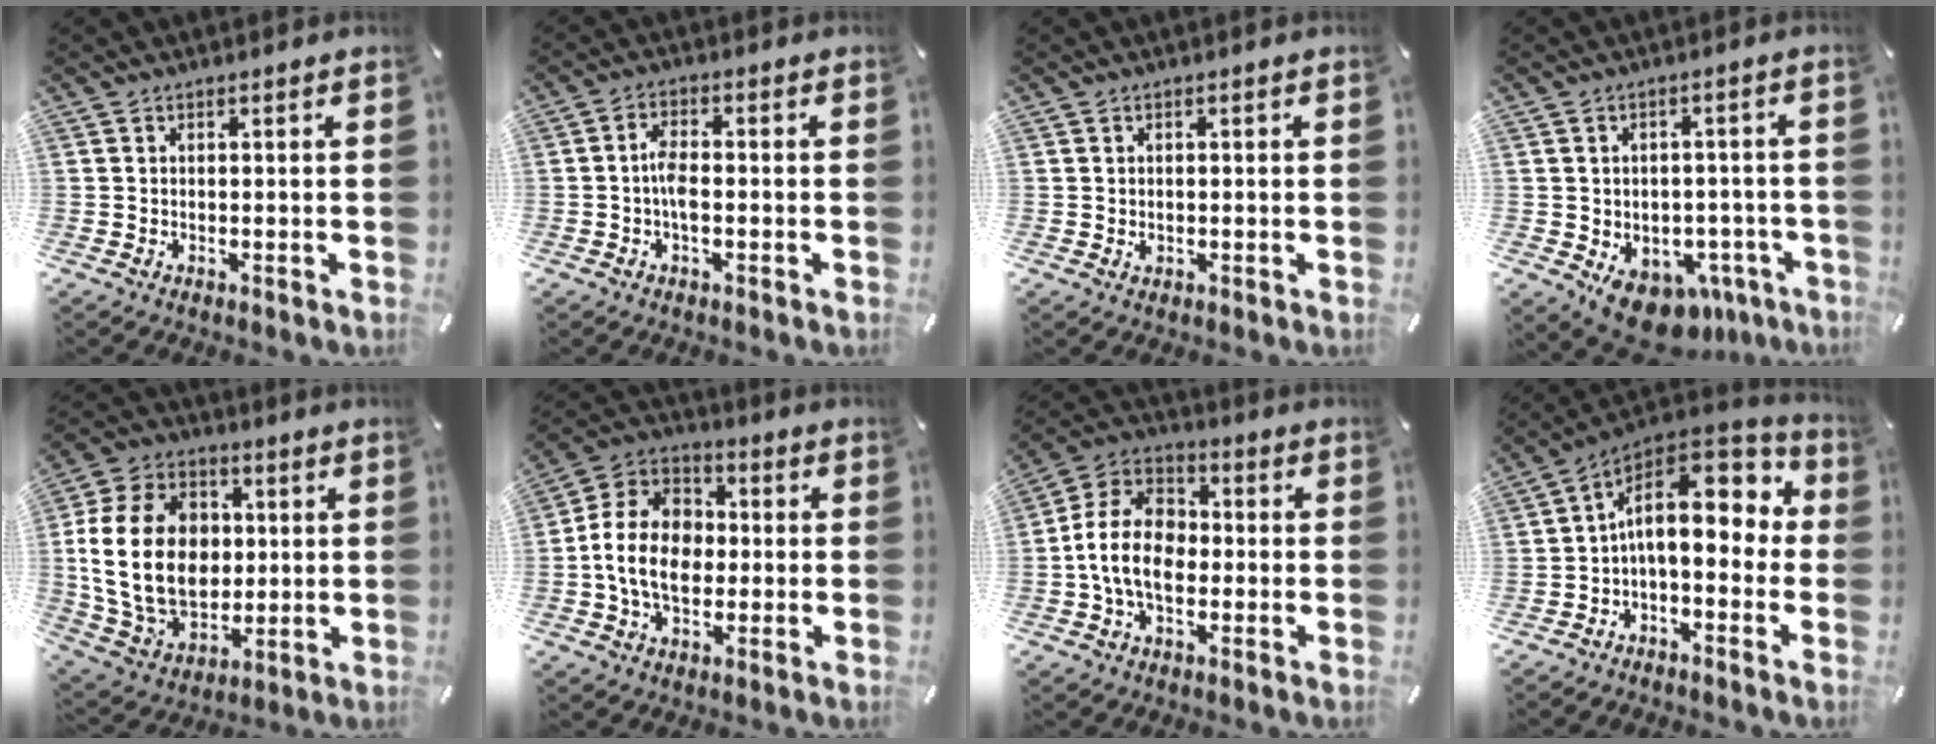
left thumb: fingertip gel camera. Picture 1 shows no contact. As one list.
[{"total": 4.5, "force": [-0.9, 2.0, 3.9], "torque": [-0.083, 0.004, -0.020]}, {"total": 0.8, "force": [-0.1, 0.6, 0.4], "torque": [0.000, -0.002, -0.003]}, {"total": 9.7, "force": [-6.0, 6.1, 4.6], "torque": [-0.048, 0.032, -0.093]}, {"total": 20.7, "force": [1.1, 15.9, 13.2], "torque": [-0.282, 0.006, 0.022]}, {"total": 12.9, "force": [-2.0, 10.0, 7.9], "torque": [-0.189, 0.024, -0.037]}, {"total": 12.6, "force": [-2.6, 9.1, 8.3], "torque": [-0.191, 0.022, -0.048]}, {"total": 15.4, "force": [3.5, 8.6, 12.3], "torque": [-0.190, -0.025, 0.060]}]